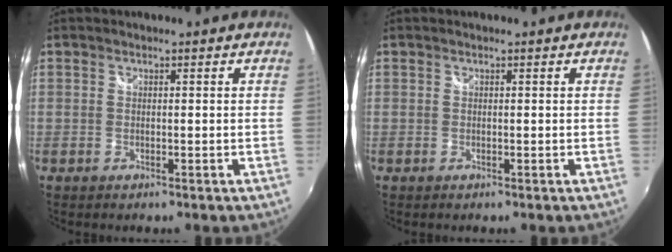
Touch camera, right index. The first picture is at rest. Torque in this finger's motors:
{"motor_torque": [0.00, 0.00, -0.03, 0.00]}